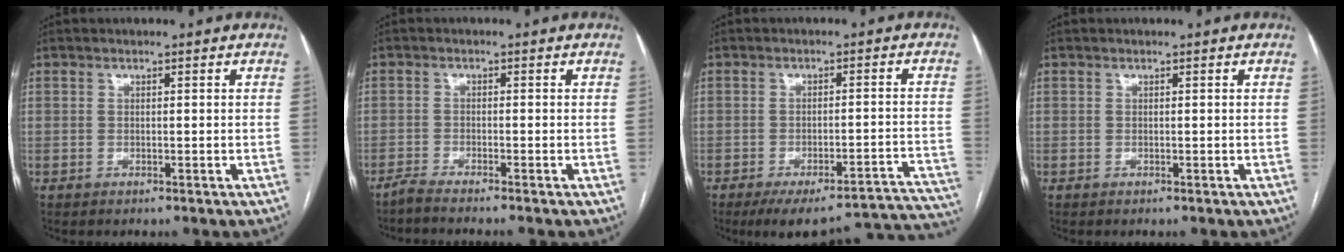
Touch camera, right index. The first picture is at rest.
{"total": 3.1, "force": [-2.7, -0.8, 1.2], "torque": [-0.019, -0.002, -0.046]}
{"total": 21.6, "force": [-20.5, 2.1, 6.5], "torque": [-0.011, 0.005, -0.251]}
{"total": 0.0}